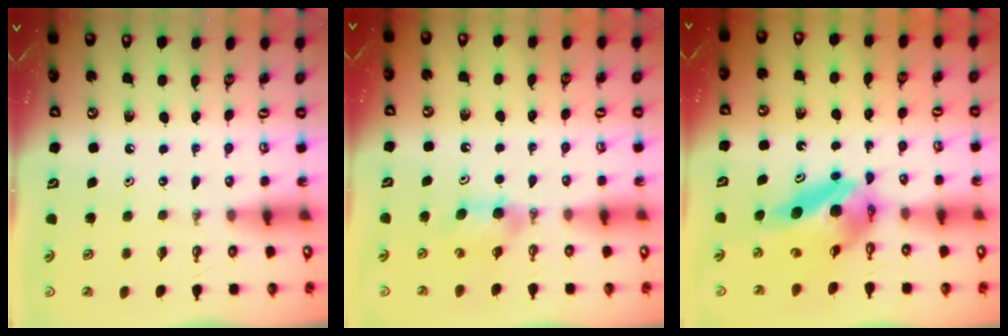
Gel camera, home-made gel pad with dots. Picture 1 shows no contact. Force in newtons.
{"total": 5.9, "press": 2.9, "slide": 5.2}
{"total": 9.6, "press": 9.5, "slide": 0.9}